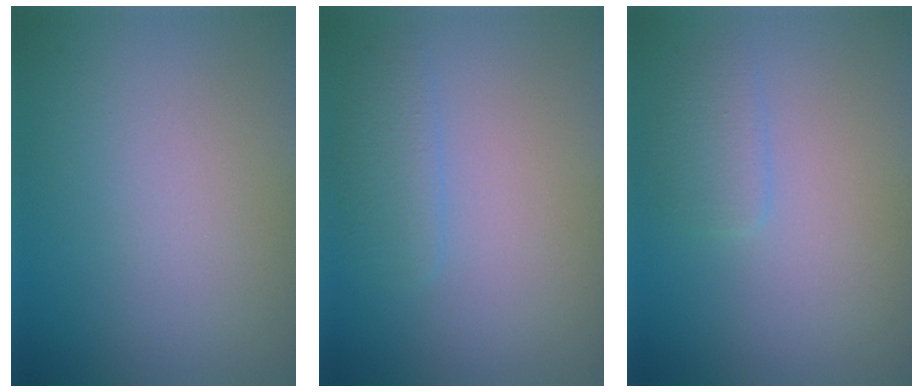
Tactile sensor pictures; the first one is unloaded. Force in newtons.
{"total": 1.9, "press": 1.9, "slide": 0.2}
{"total": 1.4, "press": 1.4, "slide": 0.1}